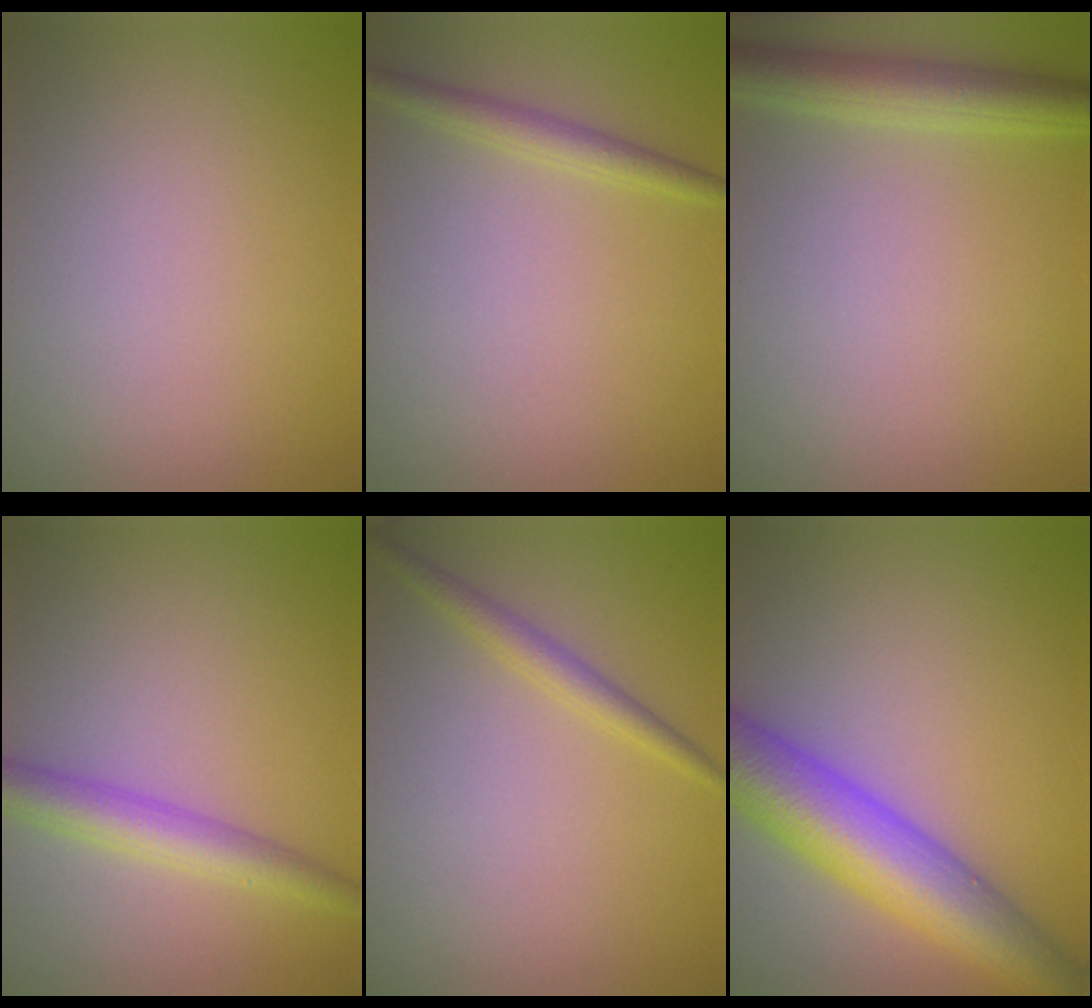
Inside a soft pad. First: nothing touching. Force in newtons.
{"total": 1.9, "press": 1.9, "slide": 0.2}
{"total": 3.9, "press": 3.9, "slide": 0.2}
{"total": 3.5, "press": 3.5, "slide": 0.0}
{"total": 1.8, "press": 1.8, "slide": 0.1}
{"total": 8.6, "press": 8.6, "slide": 0.3}